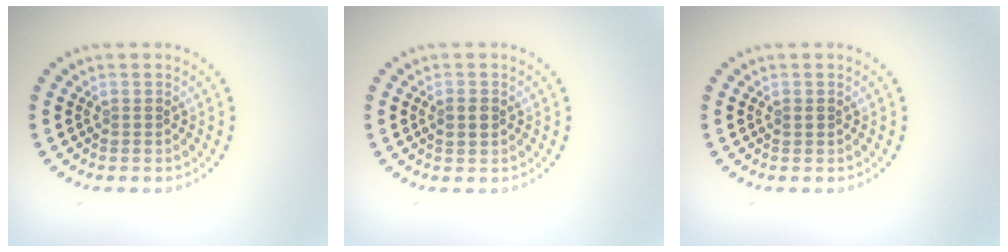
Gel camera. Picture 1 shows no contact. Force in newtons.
{"total": 1.2, "press": 1.2, "slide": 0.1}
{"total": 0.7, "press": 0.7, "slide": 0.1}